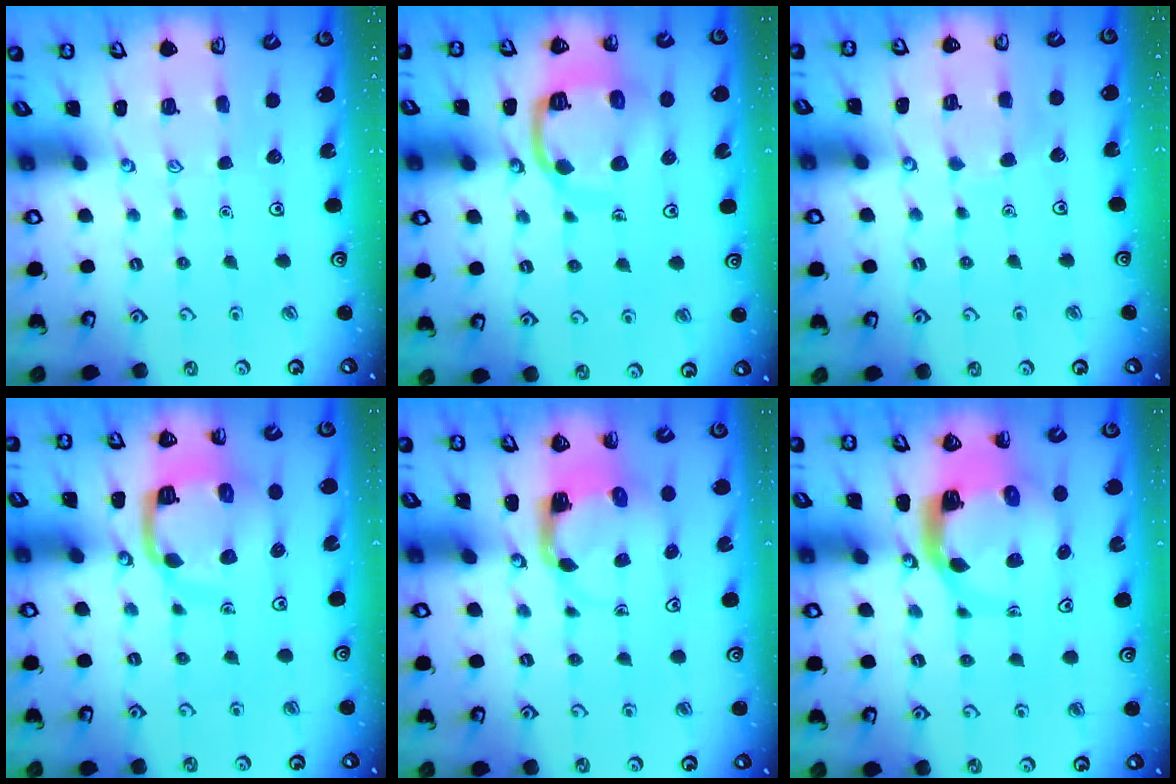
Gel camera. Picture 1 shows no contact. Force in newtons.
{"total": 12.8, "press": 12.7, "slide": 1.3}
{"total": 3.9, "press": 3.9, "slide": 0.3}
{"total": 11.0, "press": 10.9, "slide": 1.3}
{"total": 3.8, "press": 3.7, "slide": 0.7}
{"total": 7.1, "press": 7.1, "slide": 1.0}